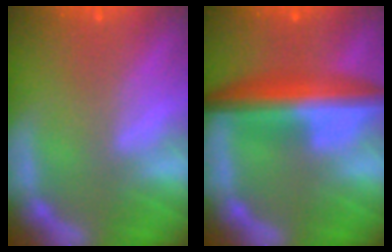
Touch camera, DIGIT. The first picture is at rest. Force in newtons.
{"total": 7.4}